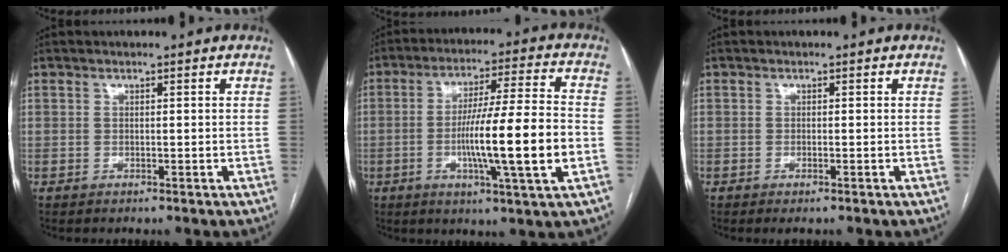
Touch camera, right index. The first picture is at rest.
{"total": 15.0, "force": [-3.1, -0.3, 14.6], "torque": [-0.249, -0.005, -0.056]}
{"total": 0.6, "force": [-0.4, -0.1, 0.4], "torque": [-0.009, -0.001, -0.005]}